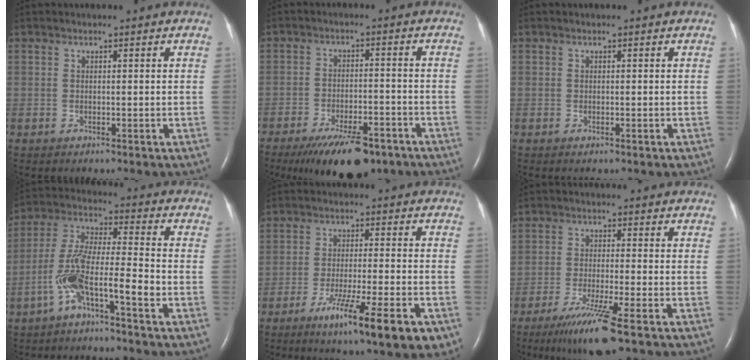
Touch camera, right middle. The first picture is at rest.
{"total": 11.9, "force": [-8.4, 4.0, 7.5], "torque": [-0.121, -0.011, -0.132]}
{"total": 0.0}
{"total": 9.6, "force": [-4.7, 1.0, 8.3], "torque": [-0.178, 0.021, -0.093]}
{"total": 12.2, "force": [-6.5, 0.6, 10.3], "torque": [-0.148, -0.025, -0.098]}
{"total": 8.3, "force": [-5.2, -0.6, 6.4], "torque": [-0.122, -0.027, -0.094]}